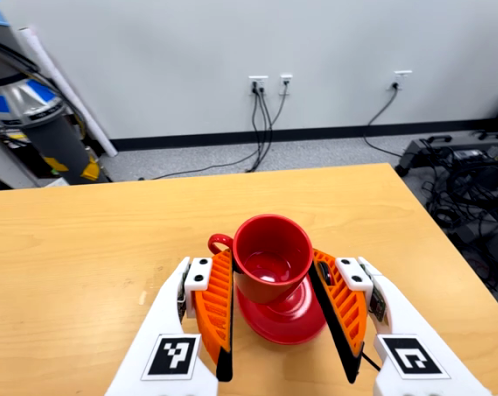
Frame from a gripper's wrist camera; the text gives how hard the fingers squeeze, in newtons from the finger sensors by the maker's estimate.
{"total": 2.7, "left": 2.5, "right": 2.9}